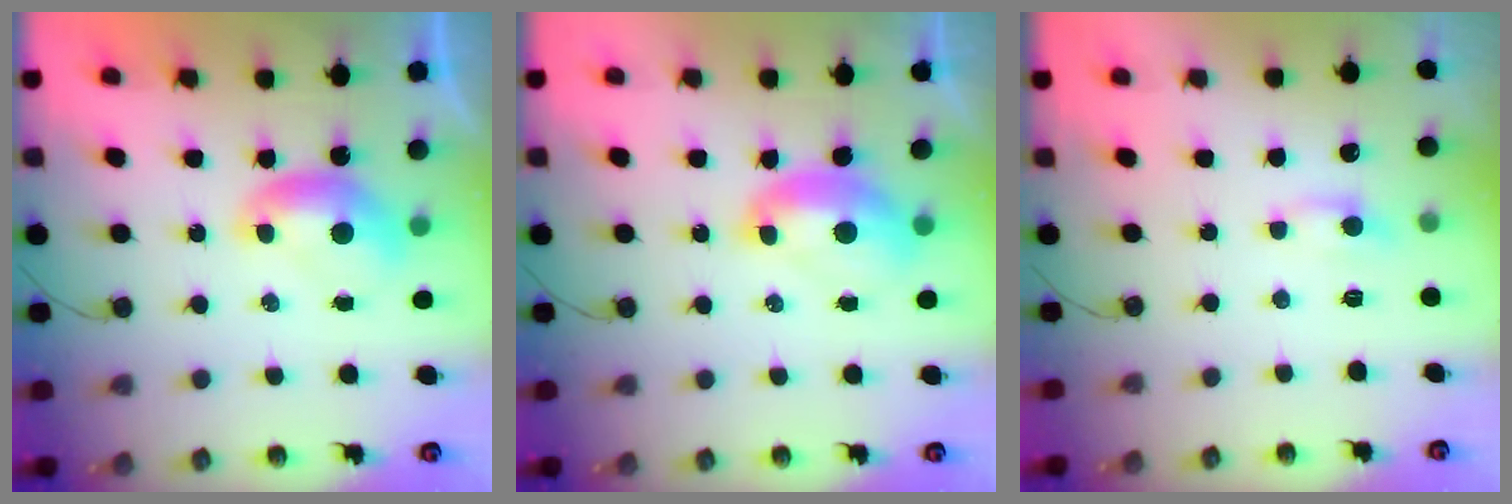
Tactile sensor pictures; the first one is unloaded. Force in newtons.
{"total": 2.1, "press": 2.0, "slide": 0.7}
{"total": 0.6, "press": 0.4, "slide": 0.5}